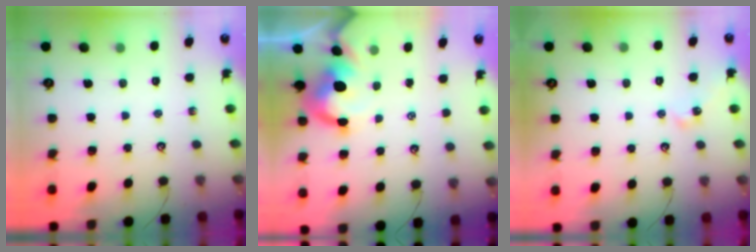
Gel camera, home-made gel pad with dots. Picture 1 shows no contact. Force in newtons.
{"total": 4.0, "press": 3.8, "slide": 1.0}
{"total": 5.5, "press": 5.5, "slide": 0.0}